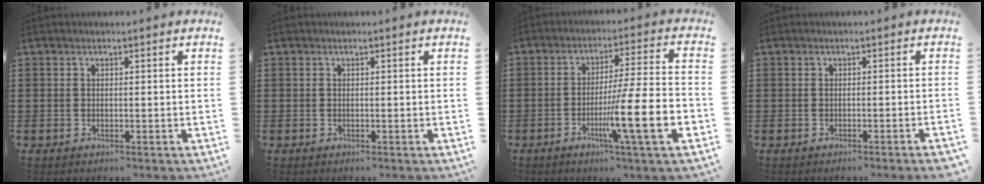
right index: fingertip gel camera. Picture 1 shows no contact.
{"total": 0.0}
{"total": 12.1, "force": [-4.5, 0.5, 11.3], "torque": [-0.192, -0.010, -0.083]}
{"total": 1.2, "force": [-0.9, -0.2, 0.8], "torque": [-0.013, -0.002, -0.016]}